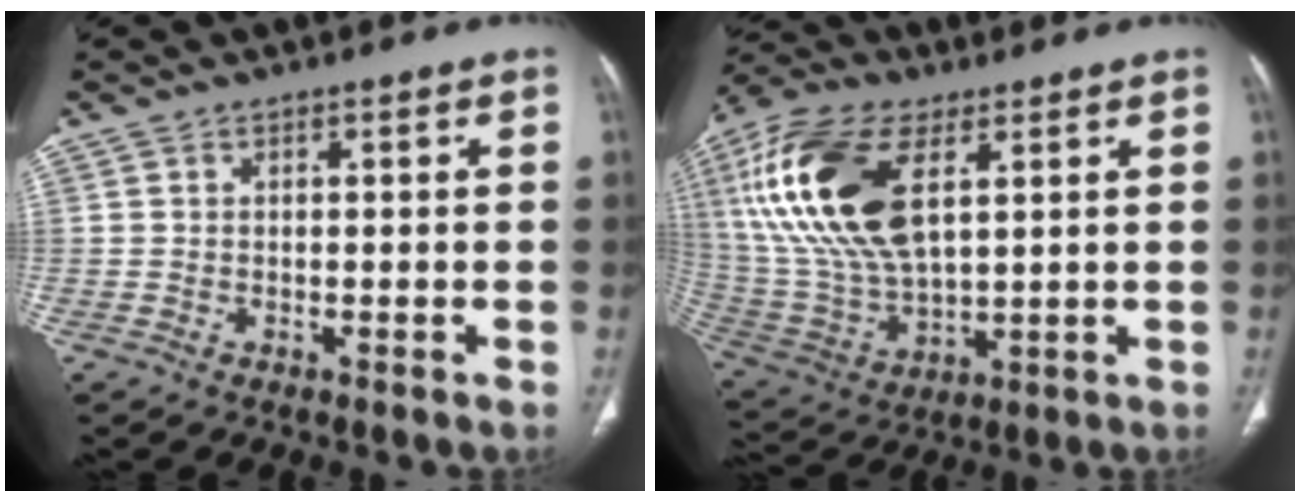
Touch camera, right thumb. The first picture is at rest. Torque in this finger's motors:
{"motor_torque": [-0.79, 2.40, 2.04, 0.73, 0.57]}